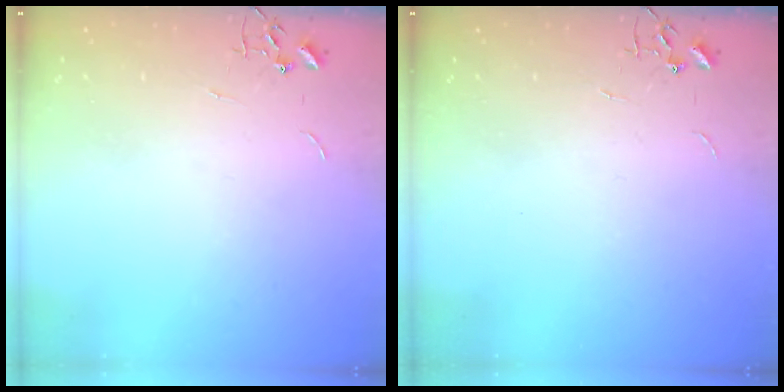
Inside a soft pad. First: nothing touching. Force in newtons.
{"total": 0.0}